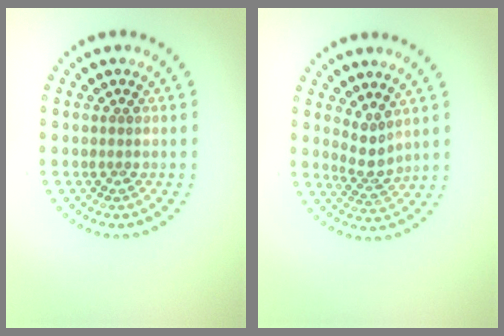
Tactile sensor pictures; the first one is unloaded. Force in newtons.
{"total": 2.3, "press": 1.7, "slide": 1.6}